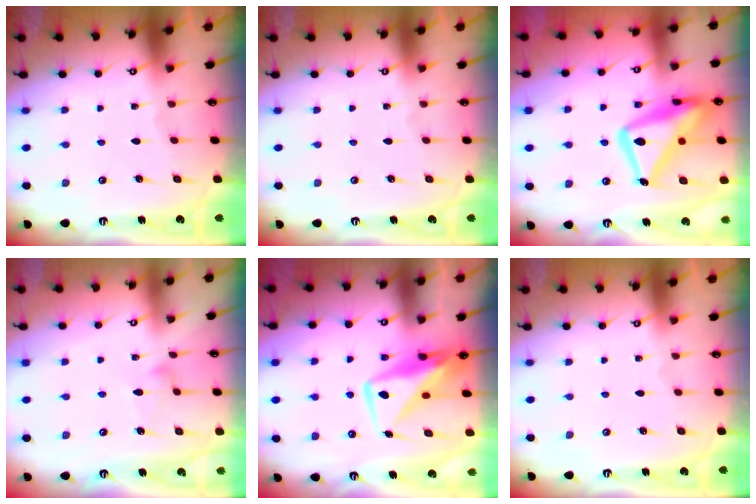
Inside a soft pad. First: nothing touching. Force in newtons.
{"total": 0.0}
{"total": 20.5, "press": 20.5, "slide": 1.8}
{"total": 6.0, "press": 6.0, "slide": 0.3}
{"total": 12.3, "press": 12.2, "slide": 1.0}
{"total": 0.0}